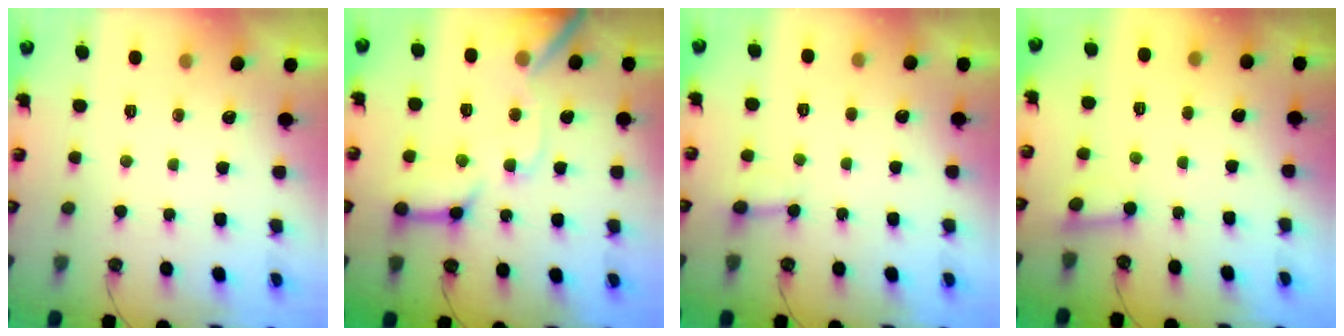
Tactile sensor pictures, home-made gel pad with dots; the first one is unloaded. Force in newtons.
{"total": 16.5, "press": 16.4, "slide": 1.9}
{"total": 4.0, "press": 4.0, "slide": 0.5}
{"total": 2.8, "press": 2.7, "slide": 0.6}